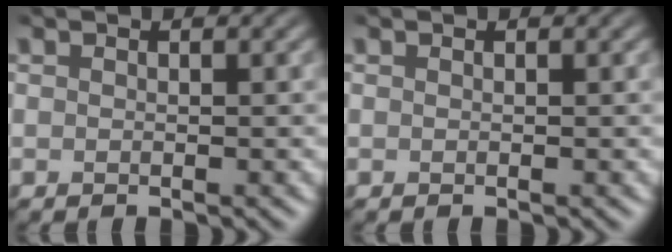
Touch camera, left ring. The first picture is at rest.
{"total": 0.0}